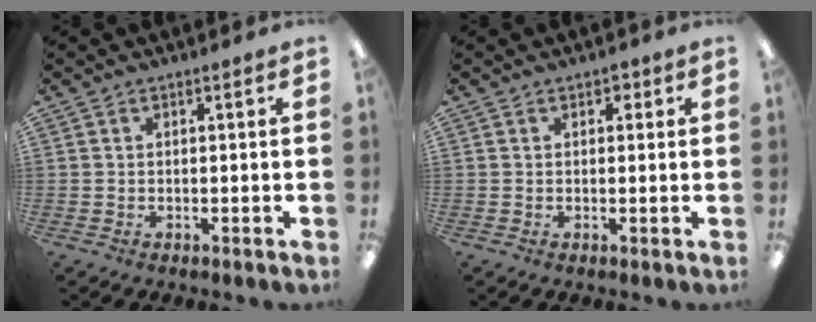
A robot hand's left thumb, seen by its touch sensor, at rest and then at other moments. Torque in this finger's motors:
{"motor_torque": [-0.36, -0.04, 0.11, 0.02, 0.00]}